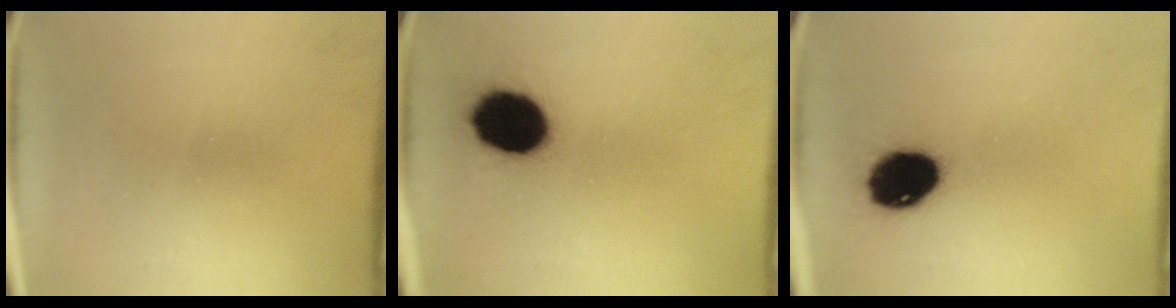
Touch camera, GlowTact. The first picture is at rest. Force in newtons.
{"total": 14.8}
{"total": 12.3}